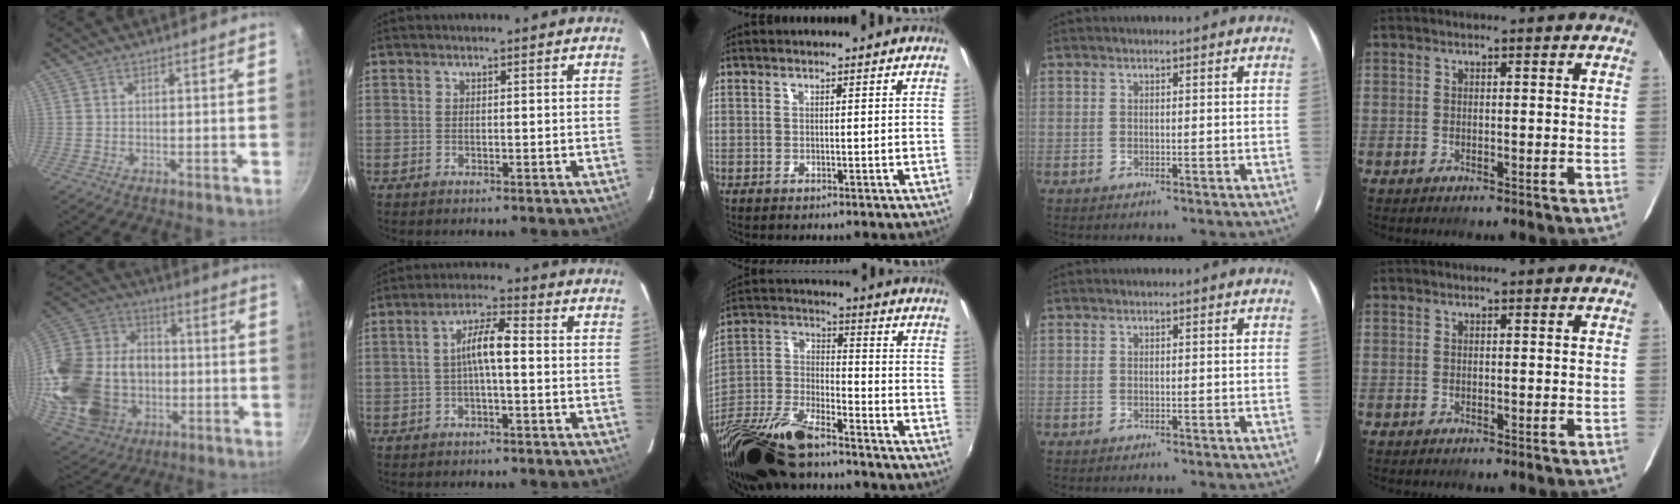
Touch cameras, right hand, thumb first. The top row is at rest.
{"thumb": {"total": 28.7, "force": [-4.1, 22.1, 17.9], "torque": [-0.363, 0.041, -0.047]}, "index": {"total": 6.0, "force": [-0.6, 1.2, 5.9], "torque": [-0.114, 0.015, -0.009]}, "middle": {"total": 19.9, "force": [-14.9, 6.1, 11.8], "torque": [-0.263, -0.042, -0.280]}}